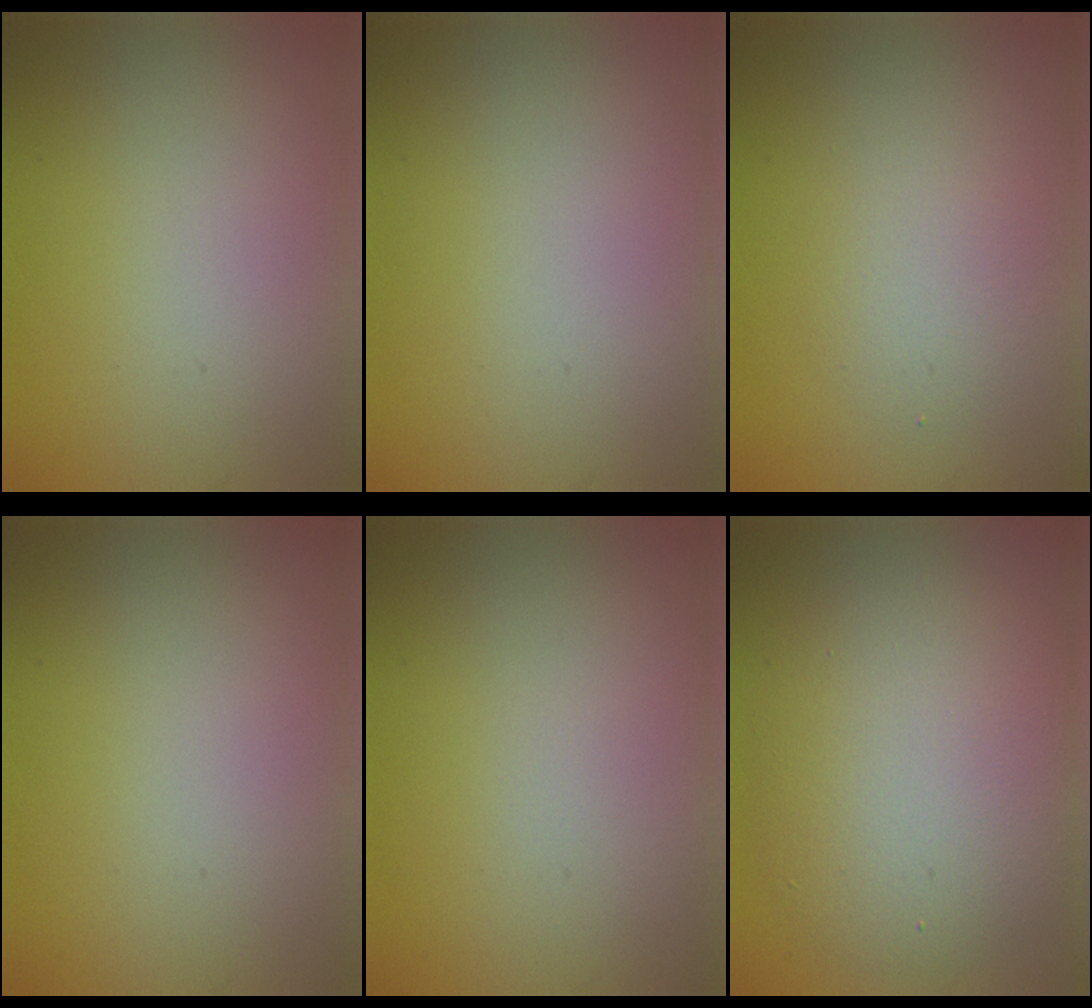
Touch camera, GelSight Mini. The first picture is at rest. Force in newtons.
{"total": 0.0}
{"total": 2.1, "press": 2.1, "slide": 0.1}
{"total": 0.0}
{"total": 0.0}
{"total": 7.5, "press": 7.4, "slide": 0.5}